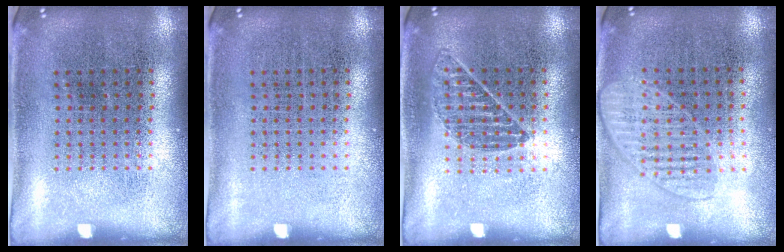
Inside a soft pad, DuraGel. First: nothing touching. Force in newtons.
{"total": 0.0}
{"total": 0.9, "press": 0.8, "slide": 0.3}
{"total": 1.3, "press": 1.2, "slide": 0.6}